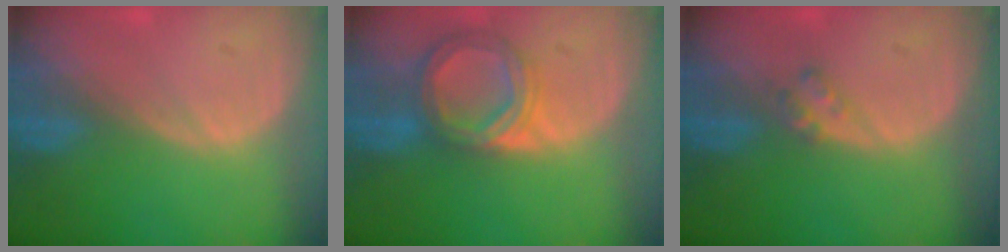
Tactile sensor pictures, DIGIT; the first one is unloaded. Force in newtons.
{"total": 6.8, "press": 6.2, "slide": 2.6}
{"total": 2.0, "press": 2.0, "slide": 0.2}